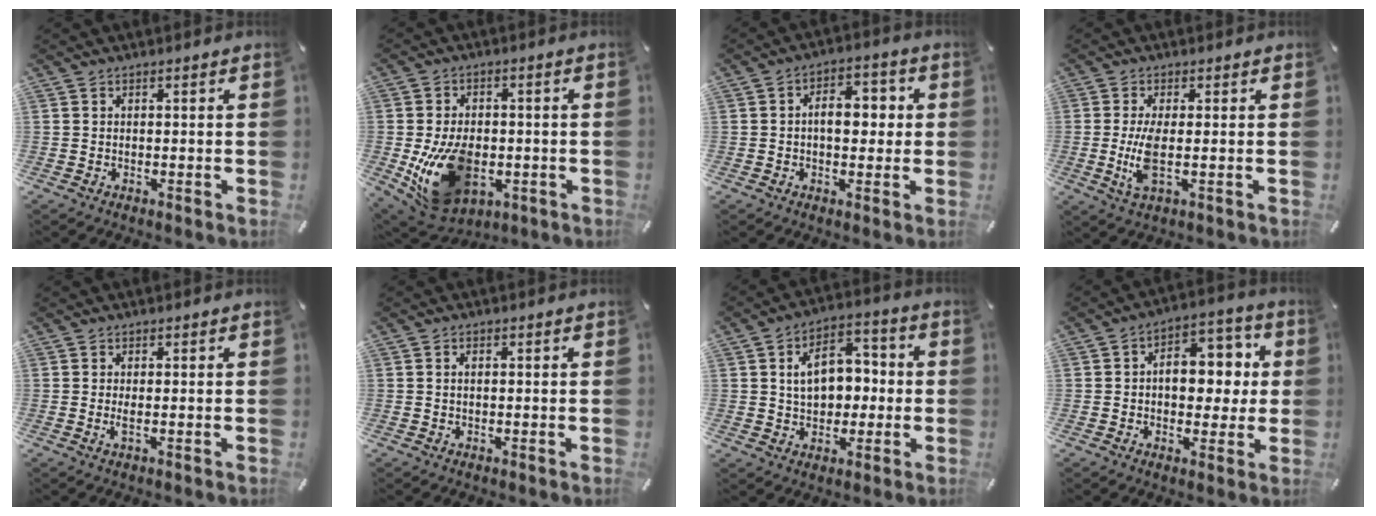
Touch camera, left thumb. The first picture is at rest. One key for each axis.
{"total": 16.7, "fx": -3.2, "fy": 11.4, "fz": 11.8, "tx": -0.226, "ty": -0.002, "tz": -0.046}
{"total": 7.4, "fx": -0.1, "fy": 4.8, "fz": 5.7, "tx": -0.075, "ty": 0.005, "tz": -0.009}
{"total": 7.0, "fx": -0.4, "fy": 2.1, "fz": 6.6, "tx": -0.150, "ty": -0.019, "tz": -0.009}
{"total": 1.8, "fx": 0.0, "fy": 0.1, "fz": 1.8, "tx": -0.034, "ty": -0.008, "tz": 0.001}
{"total": 1.0, "fx": 0.2, "fy": 0.5, "fz": 0.8, "tx": -0.018, "ty": 0.002, "tz": 0.003}
{"total": 10.8, "fx": 0.6, "fy": 8.1, "fz": 7.1, "tx": -0.099, "ty": 0.013, "tz": 0.010}
{"total": 11.2, "fx": 0.9, "fy": 7.8, "fz": 7.9, "tx": -0.099, "ty": 0.002, "tz": 0.012}